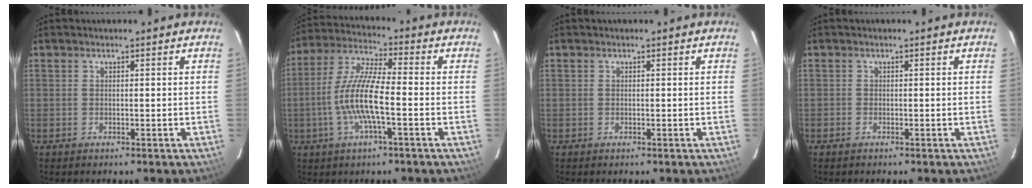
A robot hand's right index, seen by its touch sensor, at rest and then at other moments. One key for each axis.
{"total": 11.9, "fx": -2.7, "fy": 2.2, "fz": 11.4, "tx": -0.236, "ty": 0.002, "tz": -0.054}
{"total": 0.0}
{"total": 0.7, "fx": -0.5, "fy": 0.4, "fz": 0.1, "tx": -0.003, "ty": 0.000, "tz": -0.012}